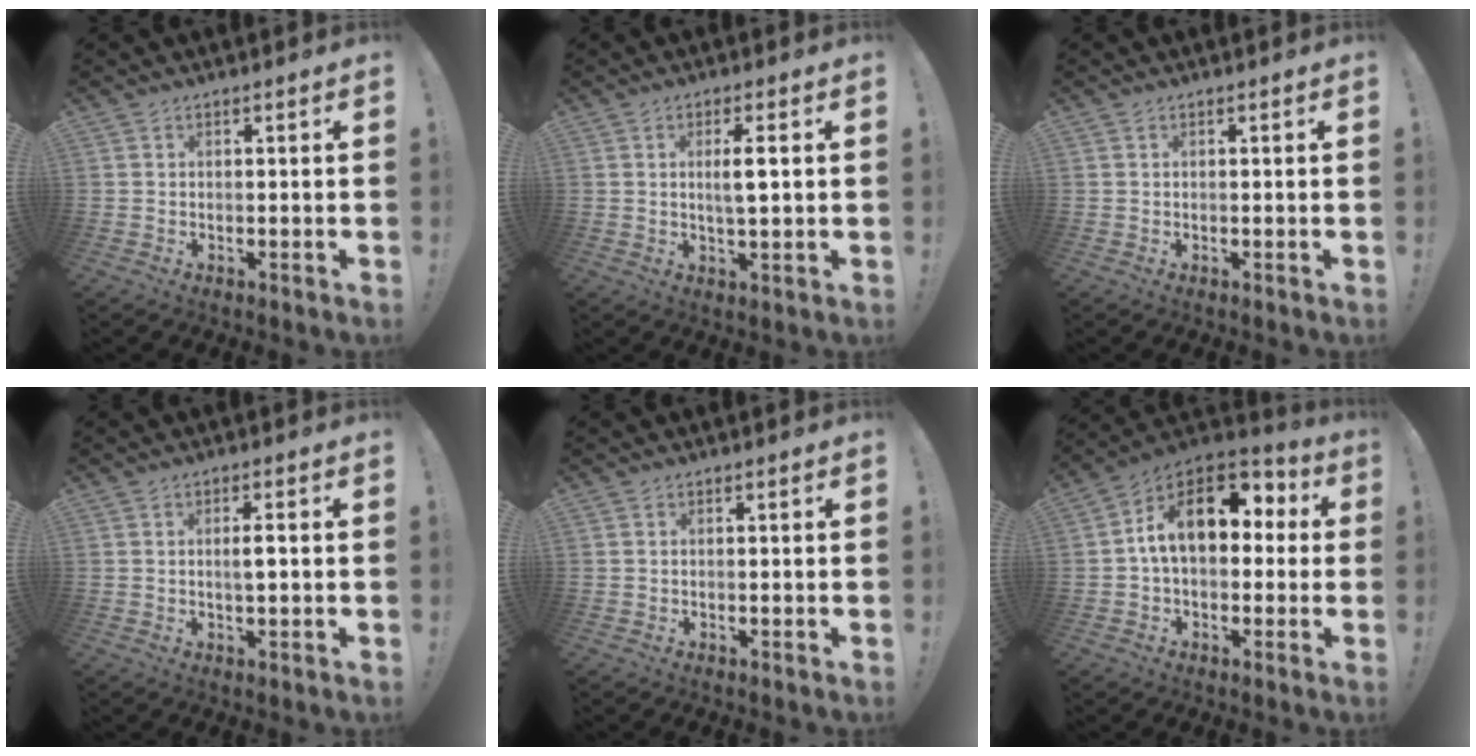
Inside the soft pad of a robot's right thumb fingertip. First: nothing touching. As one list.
[{"total": 4.9, "force": [1.1, 0.9, 4.7], "torque": [-0.075, -0.007, 0.014]}, {"total": 0.0}, {"total": 2.7, "force": [0.3, 0.4, 2.7], "torque": [-0.035, -0.005, 0.000]}, {"total": 0.0}, {"total": 16.4, "force": [3.9, 10.1, 12.3], "torque": [-0.186, 0.005, 0.069]}]